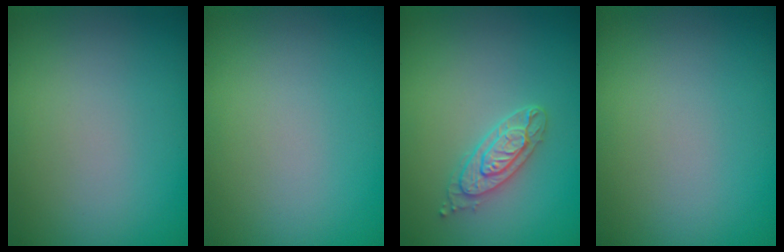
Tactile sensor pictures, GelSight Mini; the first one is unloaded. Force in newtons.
{"total": 0.0}
{"total": 2.6, "press": 2.4, "slide": 1.1}
{"total": 0.0}